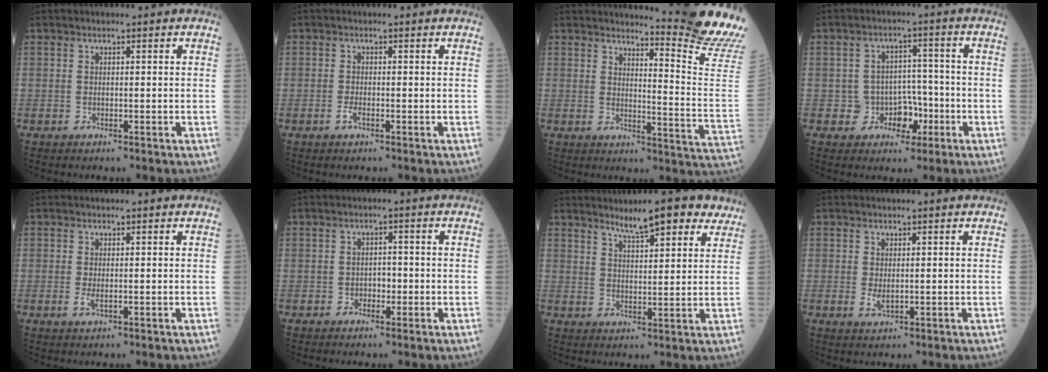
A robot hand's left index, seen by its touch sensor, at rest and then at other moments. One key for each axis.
{"total": 1.0, "fx": -0.4, "fy": 0.2, "fz": 0.9, "tx": -0.019, "ty": 0.000, "tz": -0.007}
{"total": 13.0, "fx": 12.2, "fy": -3.9, "fz": 2.6, "tx": -0.042, "ty": -0.147, "tz": 0.140}
{"total": 5.0, "fx": -1.9, "fy": 4.5, "fz": 1.3, "tx": -0.006, "ty": 0.018, "tz": -0.023}
{"total": 1.3, "fx": 0.1, "fy": 0.3, "fz": 1.2, "tx": -0.029, "ty": -0.001, "tz": 0.003}
{"total": 1.7, "fx": -0.5, "fy": 1.2, "fz": 1.1, "tx": -0.011, "ty": 0.005, "tz": -0.009}
{"total": 9.0, "fx": 7.0, "fy": 1.8, "fz": 5.3, "tx": -0.073, "ty": 0.010, "tz": 0.097}
{"total": 1.8, "fx": 0.4, "fy": 0.6, "fz": 1.6, "tx": -0.035, "ty": -0.001, "tz": 0.013}